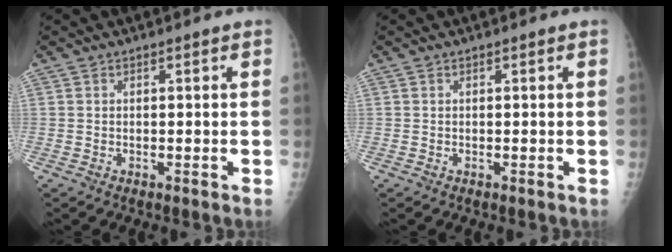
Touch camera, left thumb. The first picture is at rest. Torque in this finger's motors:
{"motor_torque": [-0.30, 0.30, -0.01, 0.01, 0.00]}